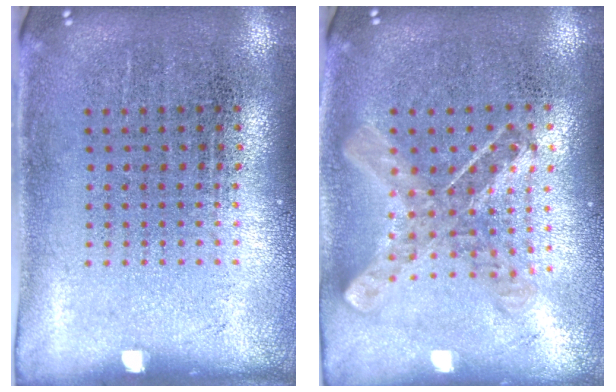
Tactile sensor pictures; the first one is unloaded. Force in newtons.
{"total": 0.8, "press": 0.8, "slide": 0.2}